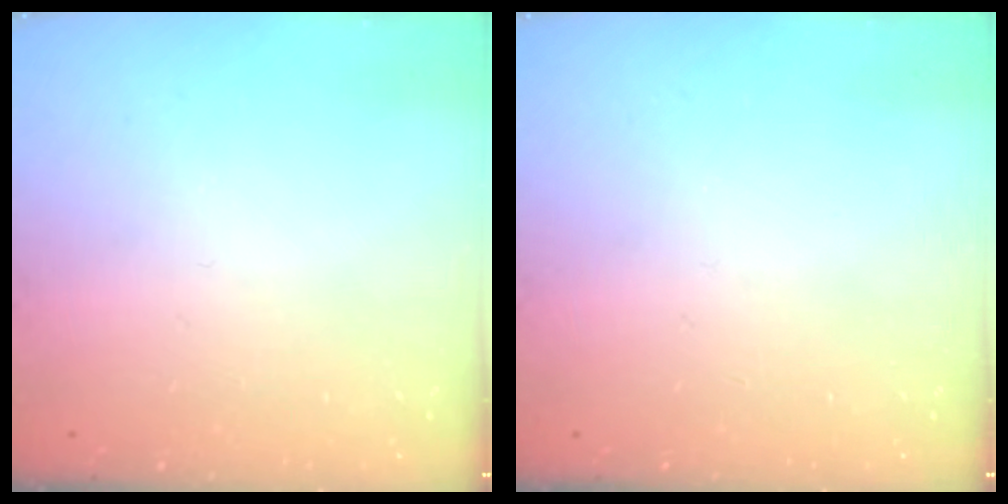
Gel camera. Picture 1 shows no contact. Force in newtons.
{"total": 0.0}